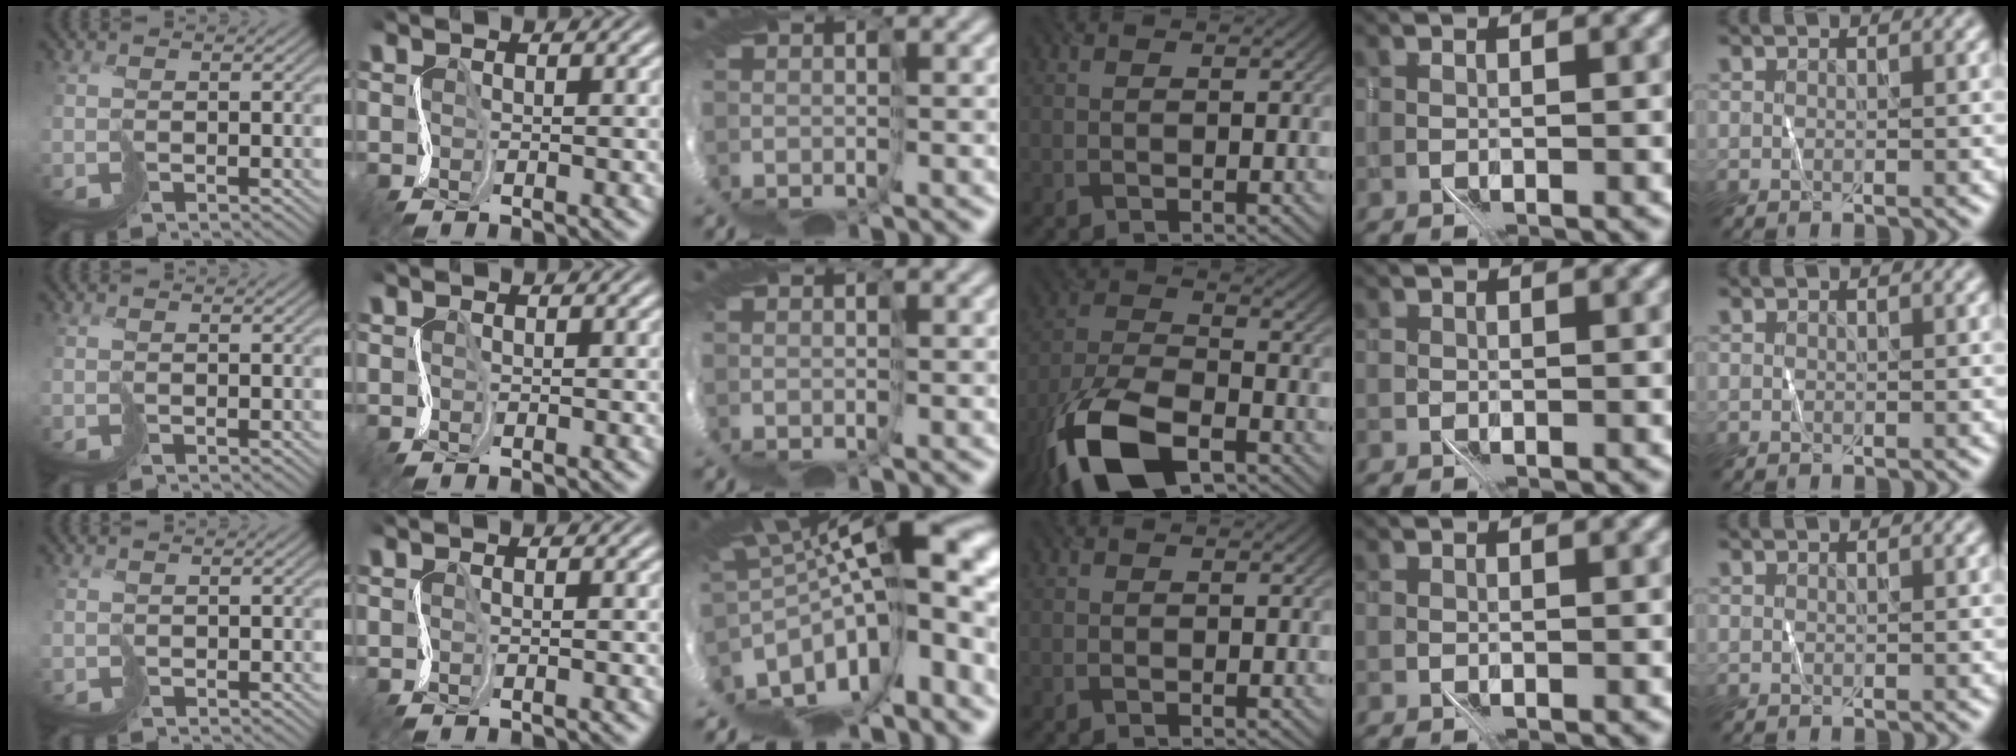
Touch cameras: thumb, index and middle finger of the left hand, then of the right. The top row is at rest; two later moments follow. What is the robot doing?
{"motion": "cut", "object": "paper bag"}